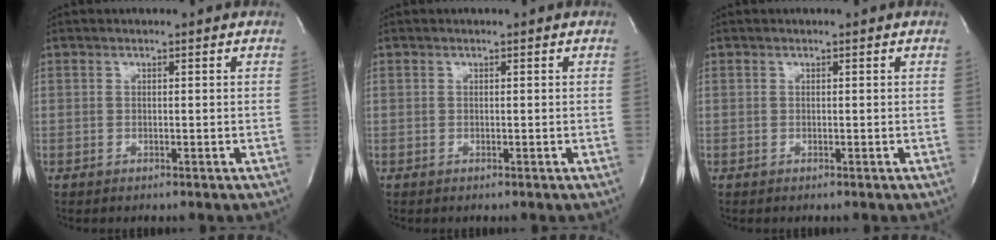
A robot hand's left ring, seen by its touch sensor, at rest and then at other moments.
{"total": 0.0}
{"total": 0.0}